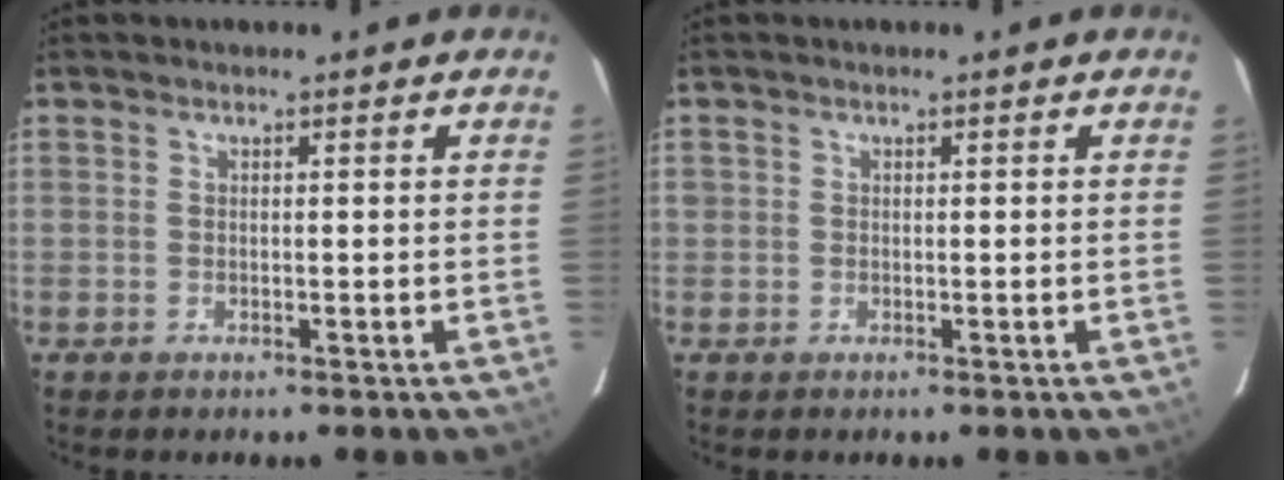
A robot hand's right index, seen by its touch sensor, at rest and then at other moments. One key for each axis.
{"total": 0.6, "fx": -0.1, "fy": 0.6, "fz": -0.1, "tx": 0.004, "ty": -0.002, "tz": -0.002}